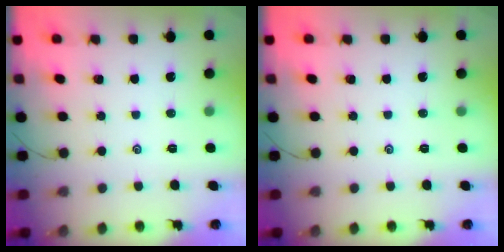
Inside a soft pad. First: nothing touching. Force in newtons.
{"total": 0.0}